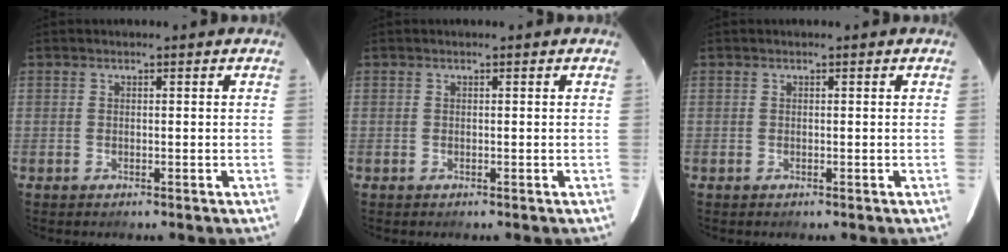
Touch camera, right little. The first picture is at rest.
{"total": 0.0}
{"total": 0.0}